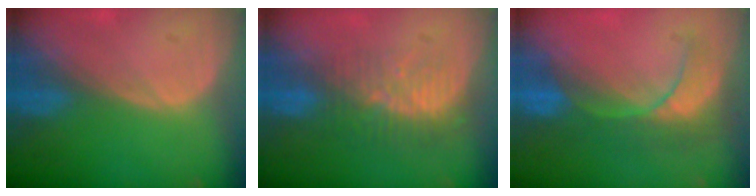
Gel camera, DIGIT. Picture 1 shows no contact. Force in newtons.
{"total": 8.5, "press": 7.4, "slide": 4.1}
{"total": 8.0, "press": 7.9, "slide": 1.3}